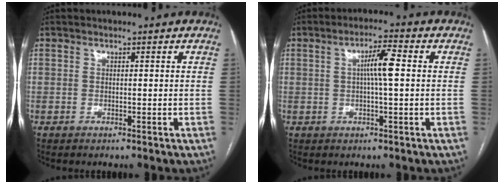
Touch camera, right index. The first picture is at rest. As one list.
[{"total": 5.1, "force": [0.5, 0.3, 5.0], "torque": [-0.091, 0.011, 0.008]}]